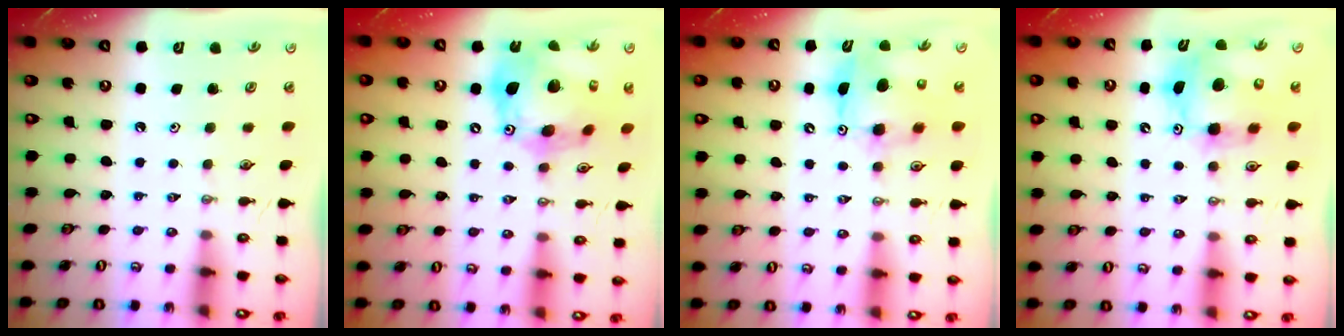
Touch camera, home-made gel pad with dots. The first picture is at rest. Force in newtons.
{"total": 21.3, "press": 21.1, "slide": 2.5}
{"total": 8.5, "press": 8.5, "slide": 0.9}
{"total": 12.4, "press": 12.2, "slide": 2.1}